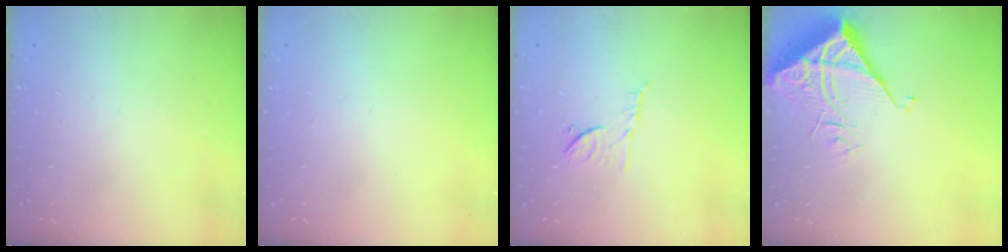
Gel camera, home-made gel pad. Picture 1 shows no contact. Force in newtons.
{"total": 0.0}
{"total": 8.0, "press": 7.9, "slide": 1.0}
{"total": 7.5, "press": 7.4, "slide": 1.0}